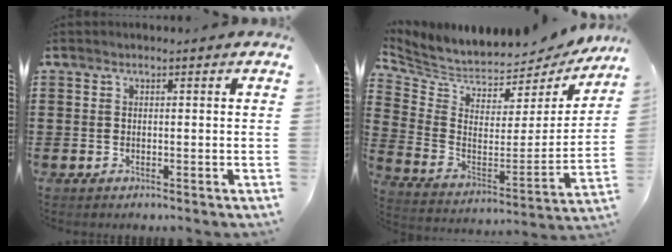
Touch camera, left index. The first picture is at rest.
{"total": 4.3, "force": [4.0, 1.5, 0.5], "torque": [-0.039, -0.051, 0.068]}